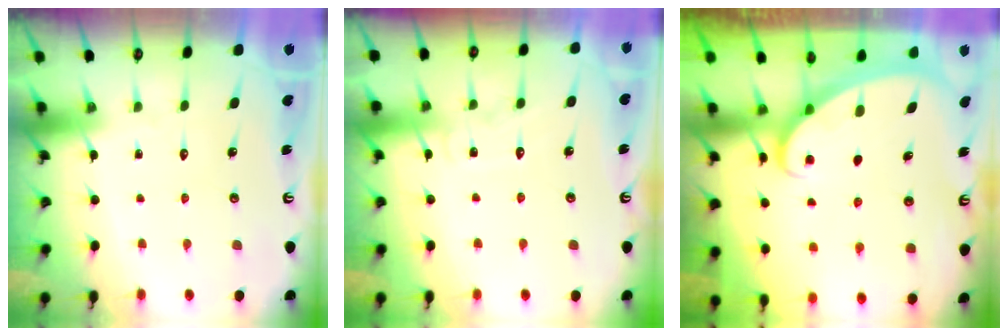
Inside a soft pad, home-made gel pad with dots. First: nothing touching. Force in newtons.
{"total": 6.3, "press": 6.3, "slide": 0.6}
{"total": 2.1, "press": 2.1, "slide": 0.1}